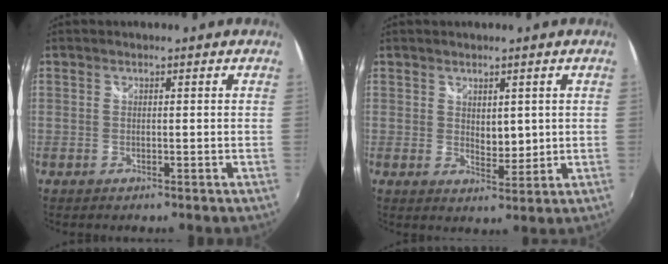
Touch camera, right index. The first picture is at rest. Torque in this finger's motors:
{"motor_torque": [0.07, 0.10, 0.03, 0.01]}